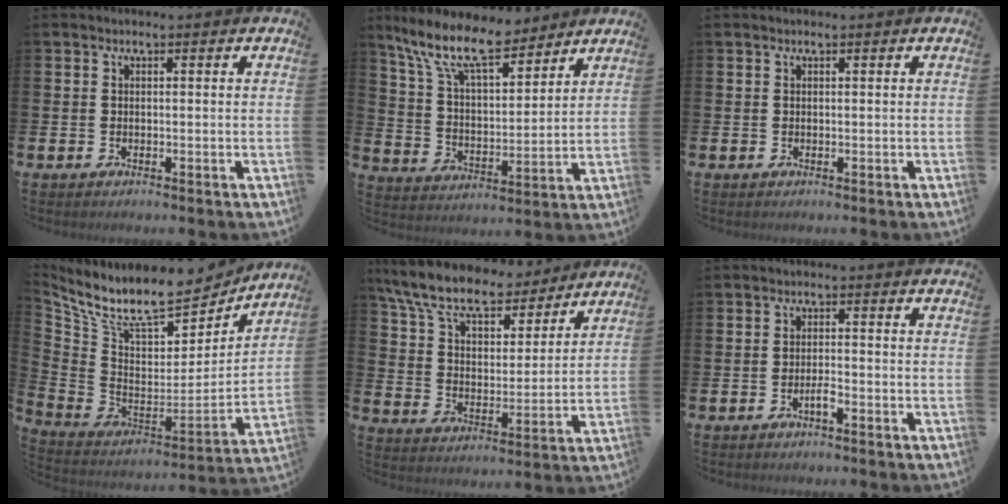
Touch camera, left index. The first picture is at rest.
{"total": 11.6, "force": [9.3, 4.0, 5.6], "torque": [-0.138, -0.044, 0.167]}
{"total": 0.0}
{"total": 10.5, "force": [8.8, 3.2, 4.9], "torque": [-0.124, -0.064, 0.151]}
{"total": 10.4, "force": [9.1, 3.1, 3.8], "torque": [-0.117, -0.055, 0.163]}
{"total": 1.6, "force": [-0.9, 0.2, 1.3], "torque": [-0.026, -0.001, -0.016]}